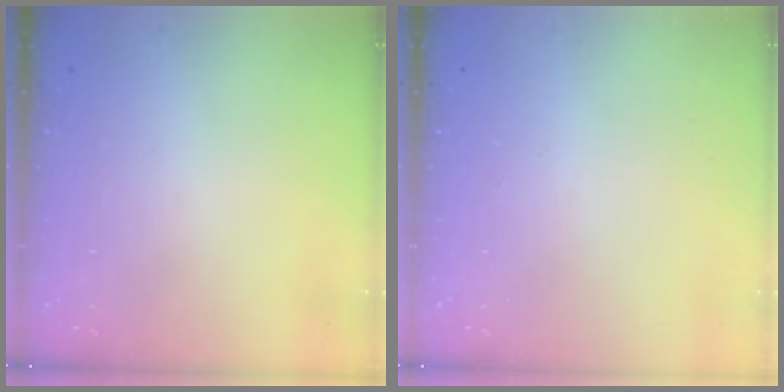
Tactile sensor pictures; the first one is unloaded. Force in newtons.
{"total": 0.0}